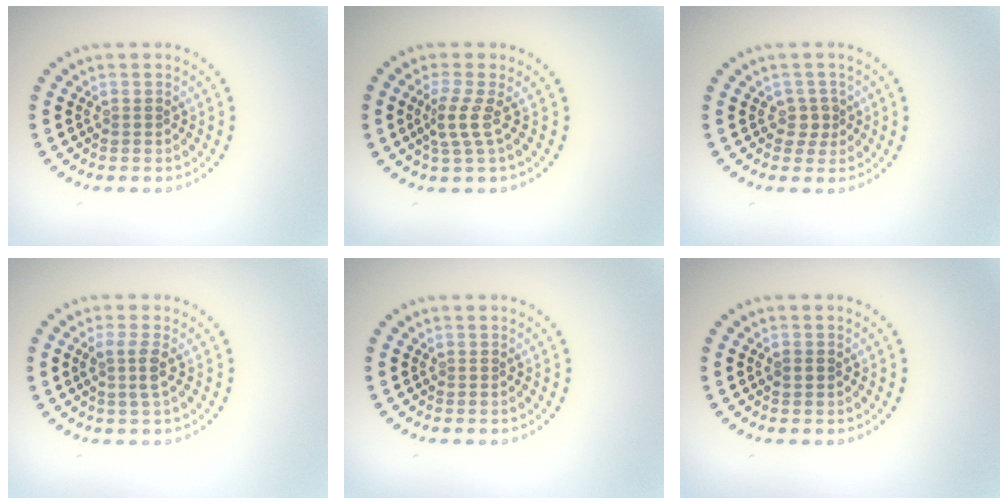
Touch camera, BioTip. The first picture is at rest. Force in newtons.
{"total": 2.2, "press": 1.5, "slide": 1.7}
{"total": 1.6, "press": 1.2, "slide": 1.0}
{"total": 1.9, "press": 1.6, "slide": 1.0}
{"total": 0.0}
{"total": 1.1, "press": 1.1, "slide": 0.1}